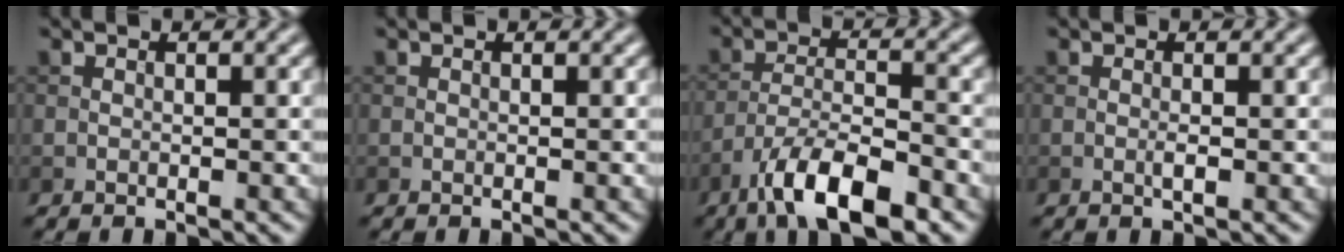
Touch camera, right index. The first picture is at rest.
{"total": 0.0}
{"total": 8.1, "force": [-5.4, 2.4, 5.6], "torque": [-0.094, 0.001, -0.099]}
{"total": 0.8, "force": [-0.2, 0.1, 0.8], "torque": [-0.016, -0.002, -0.005]}